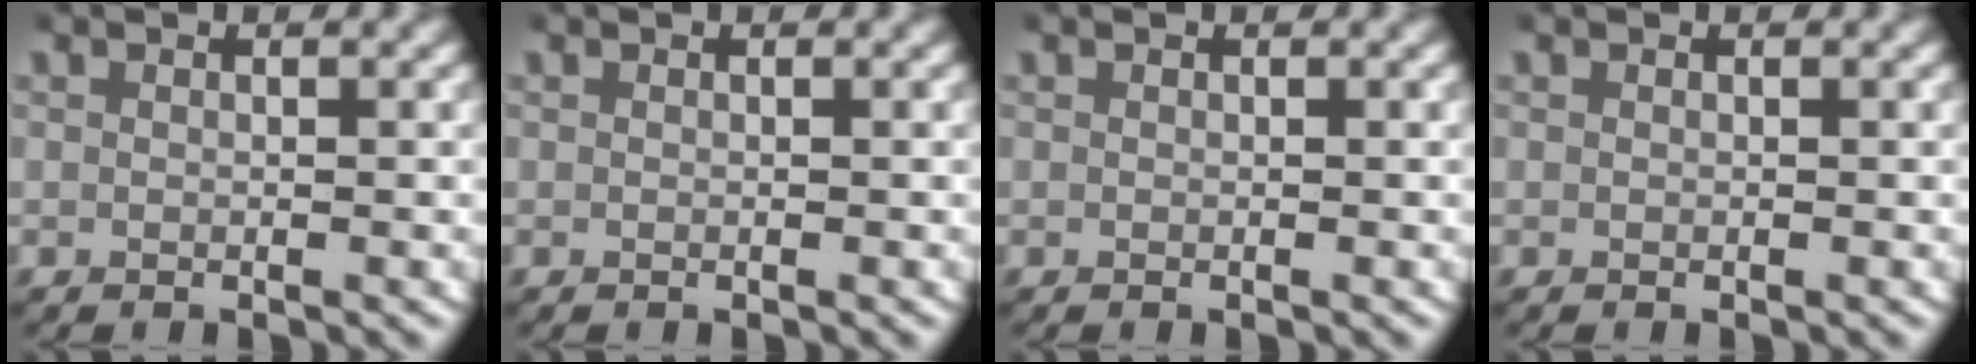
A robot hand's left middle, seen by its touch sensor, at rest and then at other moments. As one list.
[{"total": 0.0}, {"total": 0.0}, {"total": 0.0}]